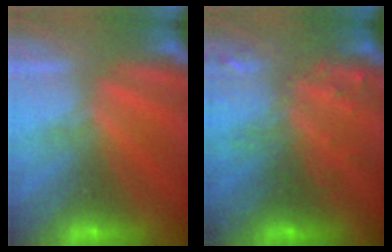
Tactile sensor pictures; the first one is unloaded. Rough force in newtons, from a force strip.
{"total": 2.9}